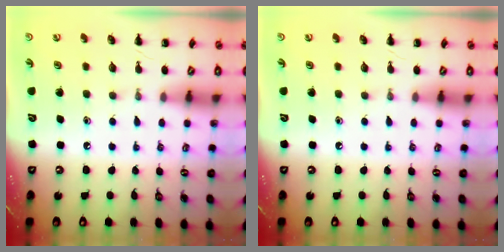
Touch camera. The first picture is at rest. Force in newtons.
{"total": 0.0}